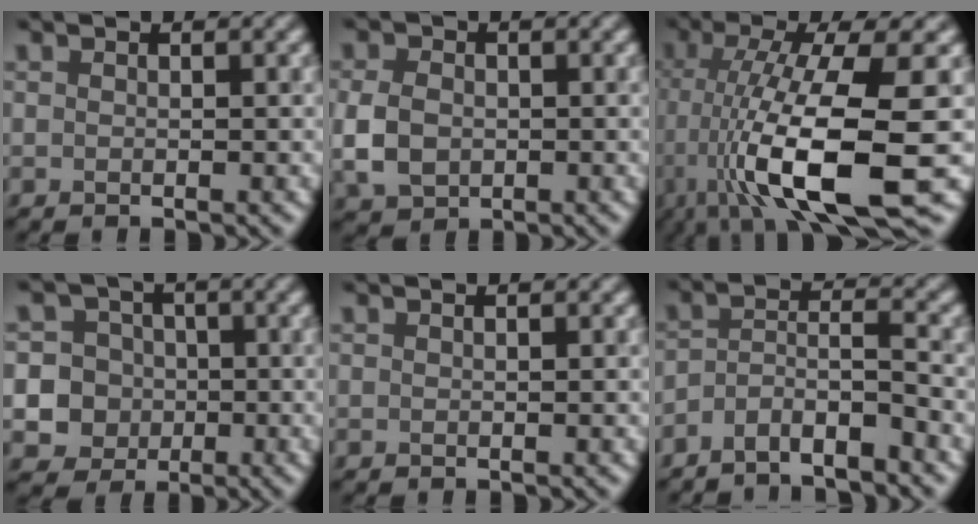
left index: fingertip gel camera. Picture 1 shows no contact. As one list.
[{"total": 4.1, "force": [-0.6, 3.2, 2.6], "torque": [-0.064, -0.005, -0.014]}, {"total": 13.2, "force": [-3.6, 3.3, 12.3], "torque": [-0.217, -0.013, -0.058]}, {"total": 8.7, "force": [-1.8, 8.2, 2.0], "torque": [-0.039, 0.002, -0.061]}, {"total": 0.0}, {"total": 3.4, "force": [-2.6, 0.8, 2.0], "torque": [-0.037, 0.006, -0.057]}]